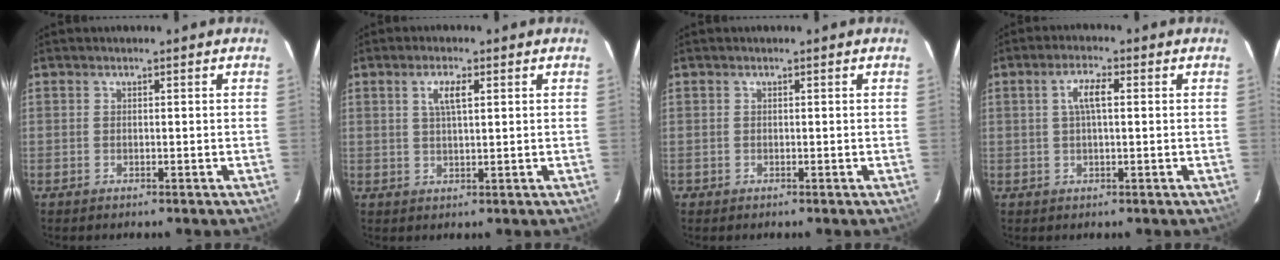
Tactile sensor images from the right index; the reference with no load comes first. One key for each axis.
{"total": 3.6, "fx": 1.4, "fy": 1.0, "fz": 3.2, "tx": -0.061, "ty": 0.004, "tz": 0.025}
{"total": 0.8, "fx": -0.1, "fy": 0.8, "fz": -0.1, "tx": 0.000, "ty": 0.004, "tz": -0.001}
{"total": 4.0, "fx": 0.8, "fy": 1.1, "fz": 3.8, "tx": -0.074, "ty": 0.010, "tz": 0.016}